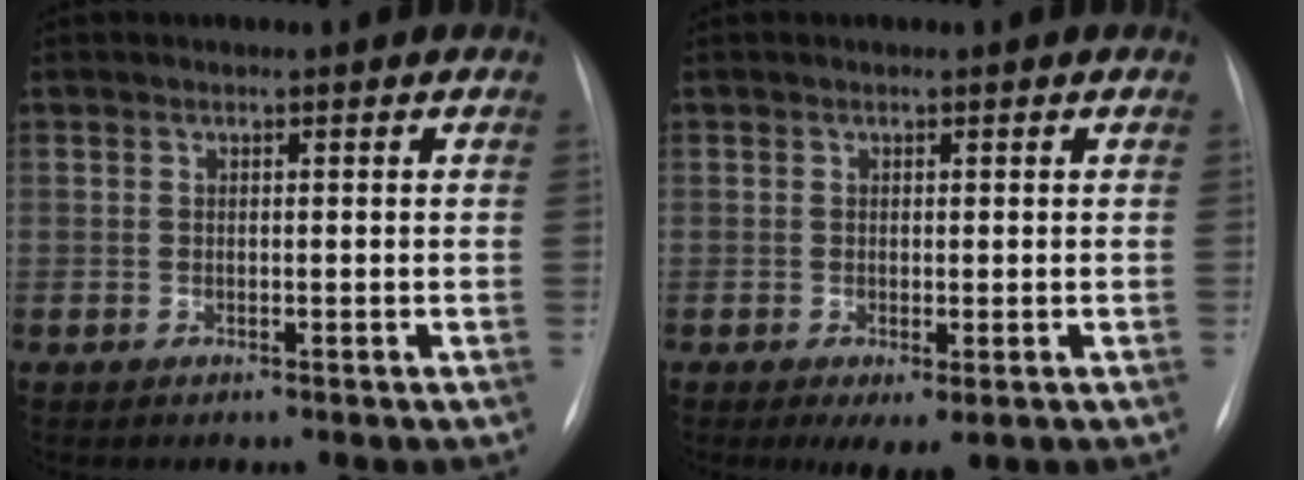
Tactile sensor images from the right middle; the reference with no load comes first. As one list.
[{"total": 3.0, "force": [-1.0, 0.9, 2.7], "torque": [-0.037, -0.008, -0.009]}]